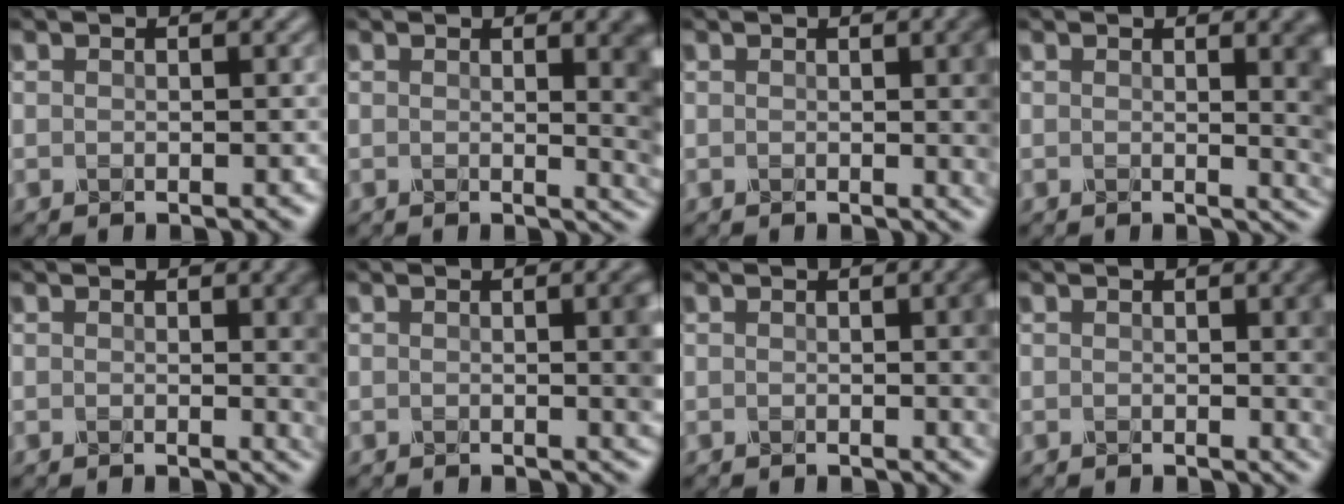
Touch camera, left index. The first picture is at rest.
{"total": 6.0, "force": [0.9, 2.2, 5.5], "torque": [-0.031, 0.000, 0.014]}
{"total": 4.4, "force": [0.3, 1.3, 4.2], "torque": [-0.035, 0.003, 0.003]}
{"total": 5.3, "force": [0.8, 1.8, 5.0], "torque": [-0.032, 0.000, 0.013]}
{"total": 4.4, "force": [0.5, 1.3, 4.2], "torque": [-0.032, 0.002, 0.007]}
{"total": 2.9, "force": [0.1, 0.6, 2.9], "torque": [-0.027, 0.003, -0.002]}
{"total": 3.8, "force": [0.2, 1.0, 3.6], "torque": [-0.032, 0.005, 0.000]}
{"total": 4.0, "force": [0.5, 1.1, 3.8], "torque": [-0.030, 0.004, 0.005]}